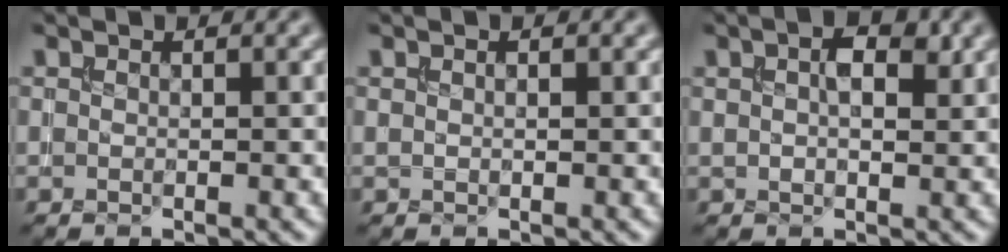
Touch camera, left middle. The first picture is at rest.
{"total": 0.6, "force": [0.3, 0.2, 0.5], "torque": [-0.009, 0.001, 0.005]}
{"total": 3.1, "force": [1.0, 1.5, 2.5], "torque": [-0.045, 0.004, 0.016]}